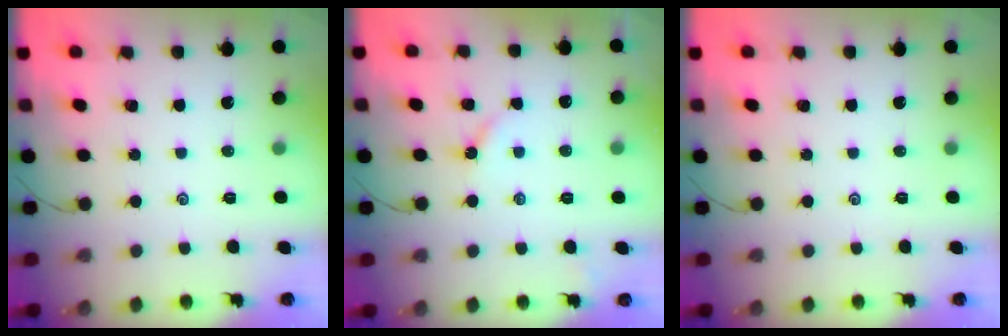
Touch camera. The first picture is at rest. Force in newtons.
{"total": 2.8, "press": 2.8, "slide": 0.3}
{"total": 0.0}